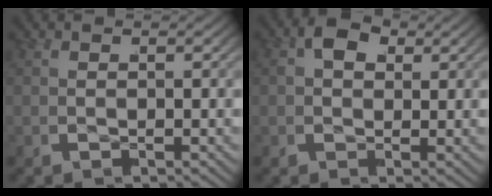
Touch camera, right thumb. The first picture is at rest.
{"total": 3.2, "force": [1.3, 2.2, 2.0], "torque": [-0.041, 0.001, 0.022]}